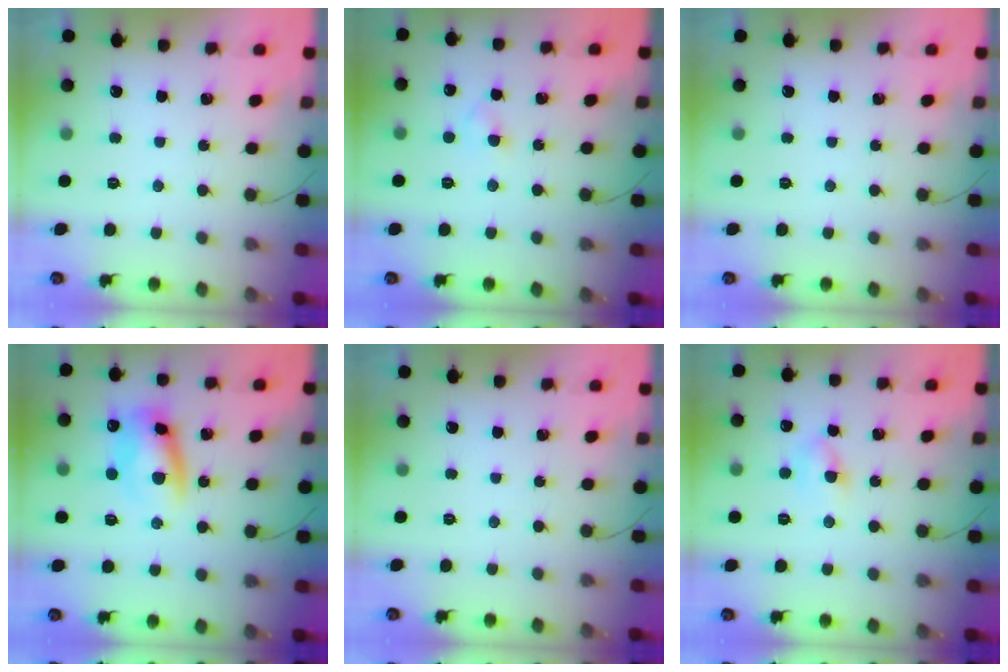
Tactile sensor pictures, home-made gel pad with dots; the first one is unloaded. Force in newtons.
{"total": 2.1, "press": 1.9, "slide": 0.9}
{"total": 0.0}
{"total": 9.8, "press": 9.5, "slide": 2.2}
{"total": 0.0}
{"total": 5.2, "press": 5.1, "slide": 1.0}